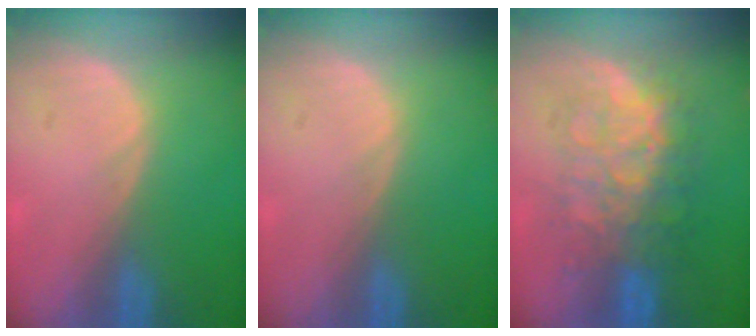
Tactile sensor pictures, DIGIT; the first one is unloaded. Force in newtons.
{"total": 0.0}
{"total": 8.9, "press": 8.9, "slide": 0.3}